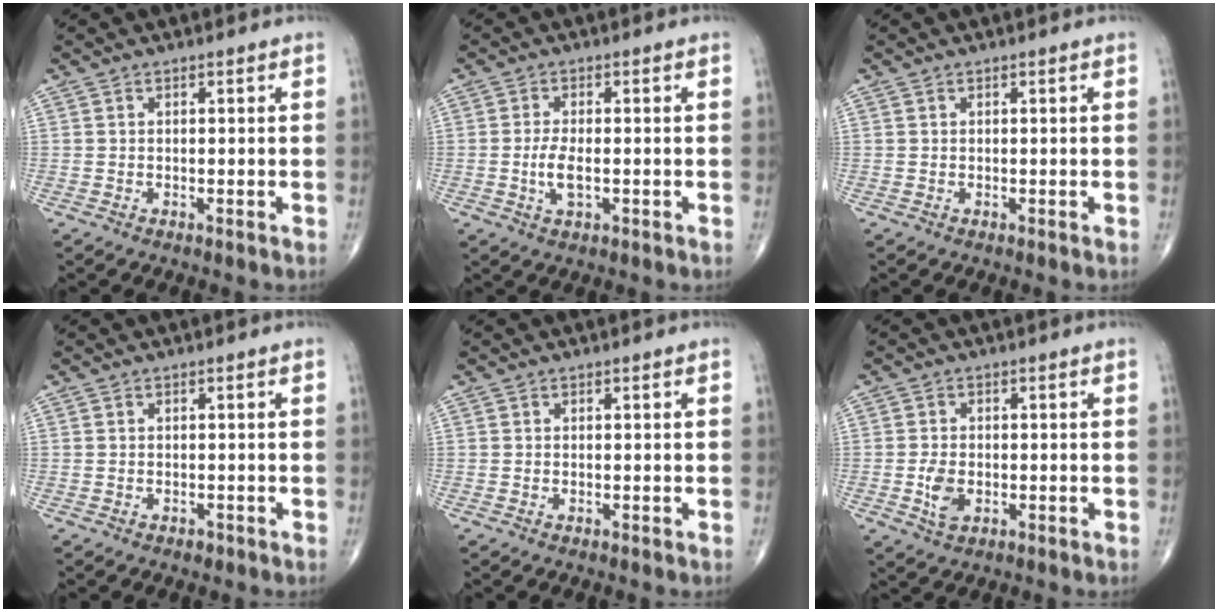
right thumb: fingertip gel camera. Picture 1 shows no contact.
{"total": 4.1, "force": [-0.7, 1.6, 3.7], "torque": [-0.077, -0.004, -0.015]}
{"total": 0.0}
{"total": 0.8, "force": [-0.5, 0.6, 0.3], "torque": [-0.004, 0.000, -0.005]}
{"total": 0.0}
{"total": 4.2, "force": [-0.9, 2.6, 3.2], "torque": [-0.060, -0.003, -0.013]}